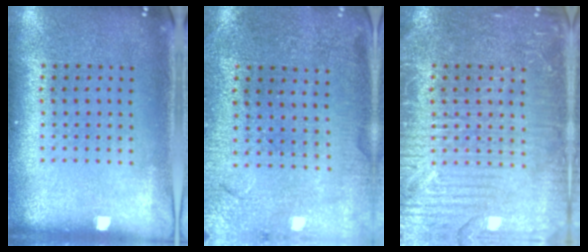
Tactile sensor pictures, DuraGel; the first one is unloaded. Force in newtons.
{"total": 0.5, "press": 0.5, "slide": 0.2}
{"total": 3.9, "press": 3.8, "slide": 0.7}